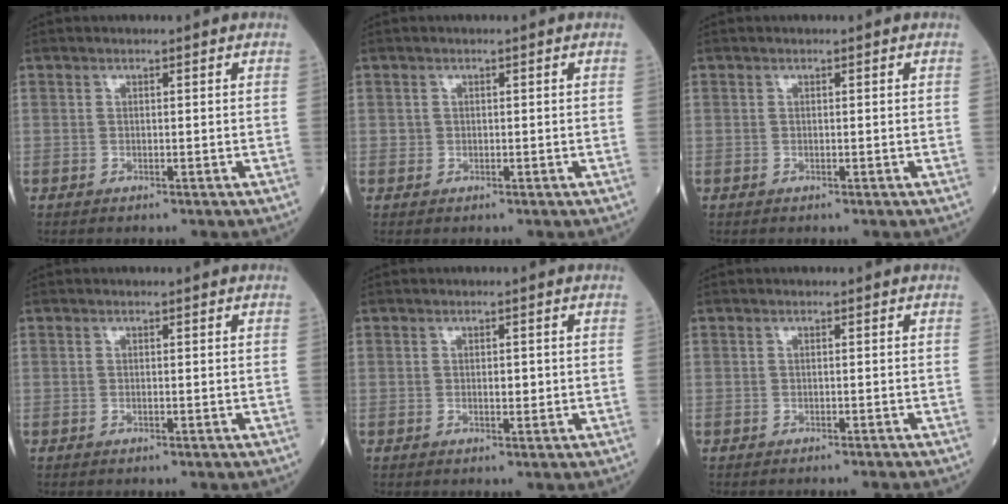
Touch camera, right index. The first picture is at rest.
{"total": 0.6, "force": [0.0, 0.6, 0.0], "torque": [0.005, 0.004, -0.002]}
{"total": 0.0}
{"total": 0.0}
{"total": 1.3, "force": [0.0, 0.6, 1.1], "torque": [-0.012, 0.000, 0.002]}
{"total": 2.7, "force": [-2.5, -0.4, 0.9], "torque": [-0.007, 0.001, -0.033]}